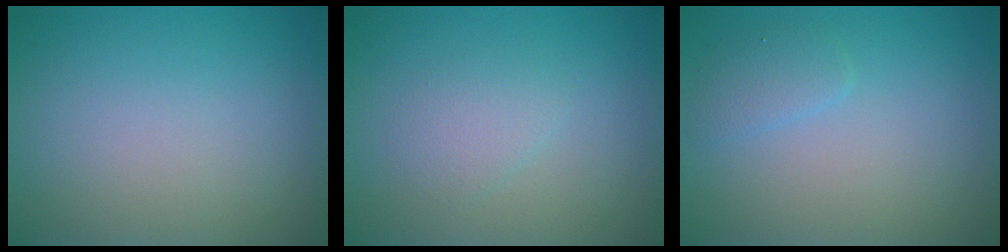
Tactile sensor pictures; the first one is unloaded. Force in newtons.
{"total": 1.6, "press": 1.6, "slide": 0.1}
{"total": 1.4, "press": 1.4, "slide": 0.1}